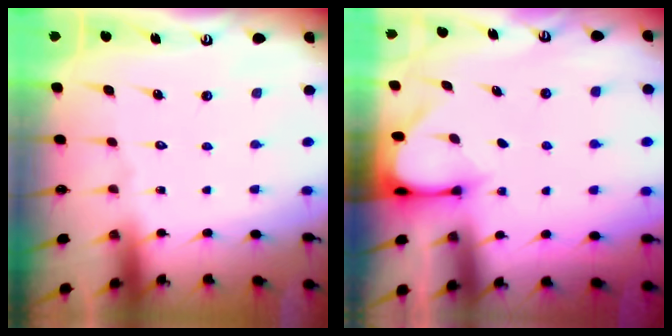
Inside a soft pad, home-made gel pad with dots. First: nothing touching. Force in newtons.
{"total": 3.2, "press": 3.2, "slide": 0.2}